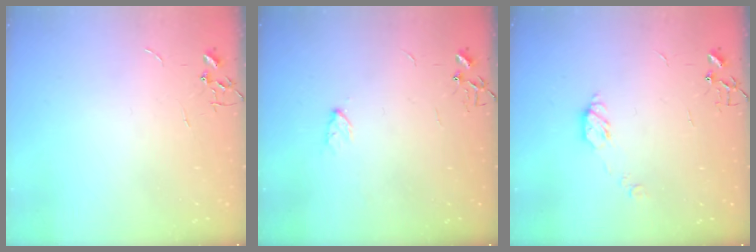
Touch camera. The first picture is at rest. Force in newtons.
{"total": 3.5, "press": 3.4, "slide": 0.6}
{"total": 6.4, "press": 6.4, "slide": 0.6}